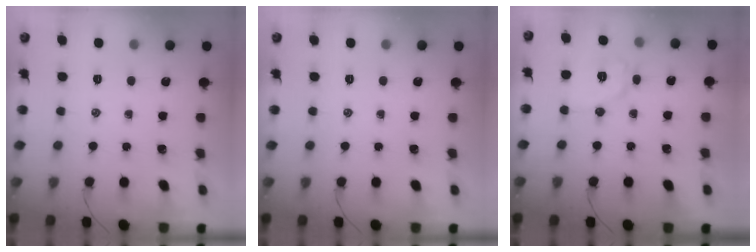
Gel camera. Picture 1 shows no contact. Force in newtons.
{"total": 0.0}
{"total": 8.5, "press": 8.5, "slide": 0.1}